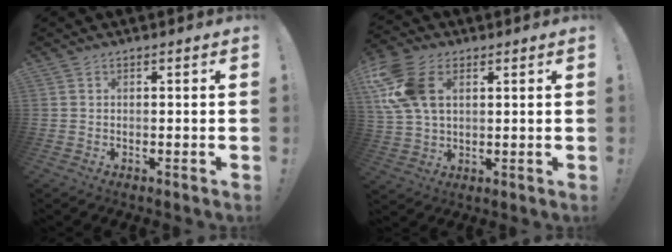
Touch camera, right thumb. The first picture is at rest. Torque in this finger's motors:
{"motor_torque": [1.27, 2.51, 1.58, 0.14, 0.22]}